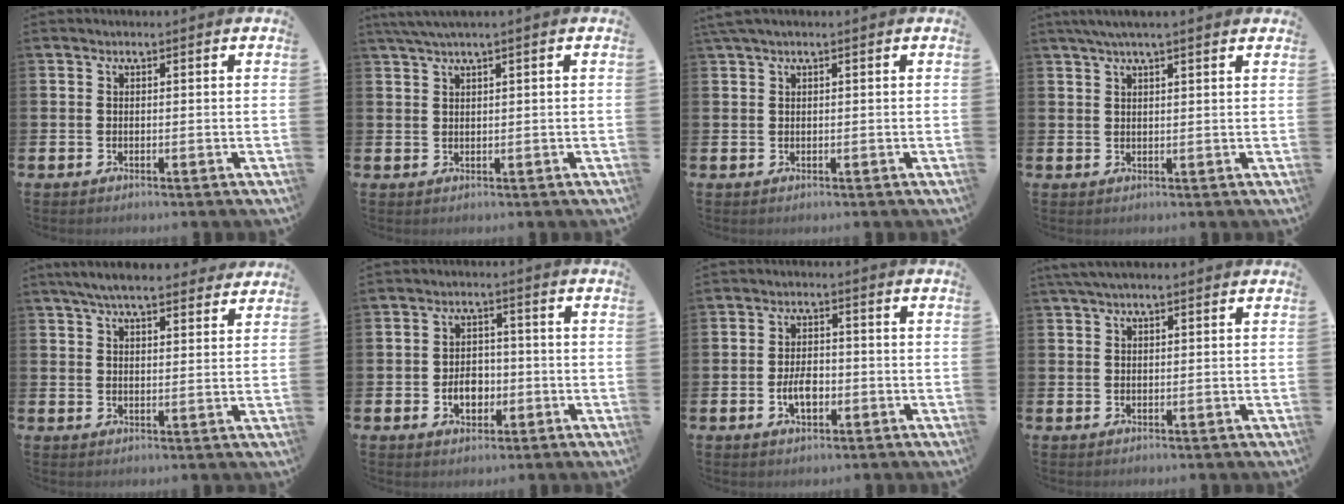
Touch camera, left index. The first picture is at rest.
{"total": 2.4, "force": [1.7, -0.2, 1.7], "torque": [-0.039, 0.004, 0.032]}
{"total": 1.6, "force": [1.5, 0.3, 0.5], "torque": [-0.008, 0.002, 0.027]}
{"total": 3.2, "force": [2.7, 0.2, 1.8], "torque": [-0.037, -0.001, 0.048]}
{"total": 5.9, "force": [5.5, 1.0, 2.1], "torque": [-0.042, -0.020, 0.098]}
{"total": 4.1, "force": [-1.1, 3.0, 2.5], "torque": [-0.033, -0.002, -0.026]}
{"total": 3.8, "force": [-0.9, 2.2, 2.9], "torque": [-0.044, 0.000, -0.019]}
{"total": 2.3, "force": [1.9, 0.5, 1.3], "torque": [-0.025, 0.003, 0.033]}